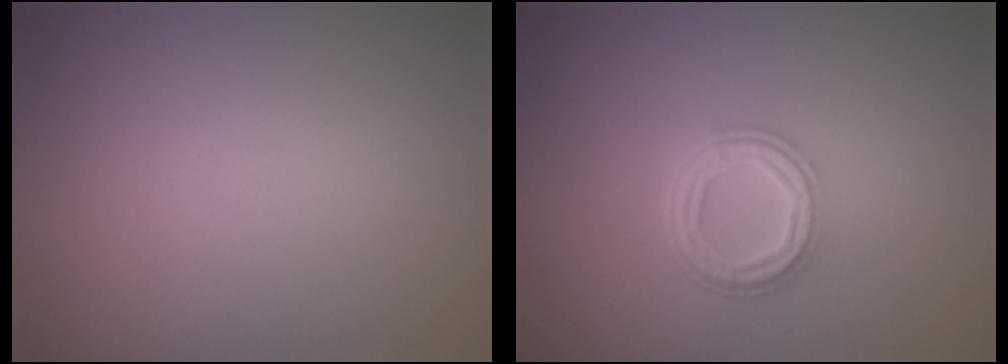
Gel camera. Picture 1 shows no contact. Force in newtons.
{"total": 4.2, "press": 3.2, "slide": 2.8}